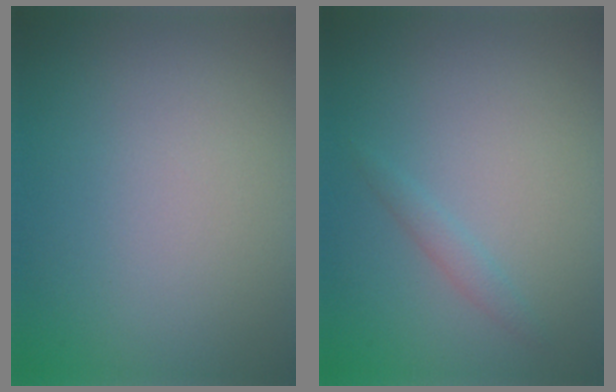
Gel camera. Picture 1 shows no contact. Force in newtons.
{"total": 1.0, "press": 1.0, "slide": 0.1}